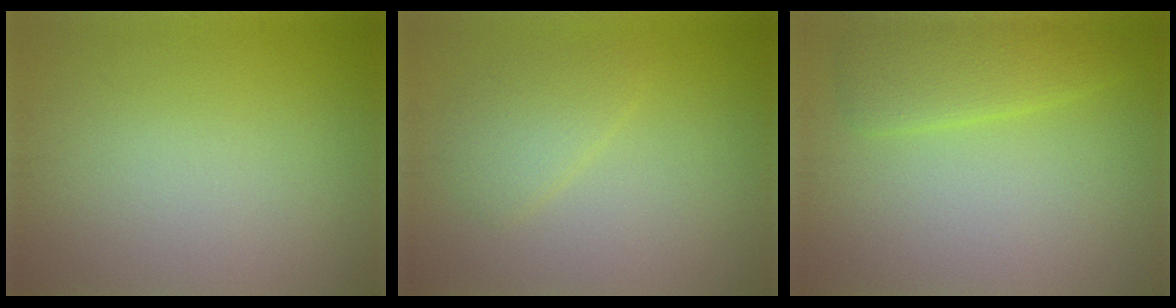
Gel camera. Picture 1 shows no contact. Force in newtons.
{"total": 2.3, "press": 2.3, "slide": 0.2}
{"total": 3.2, "press": 3.2, "slide": 0.1}